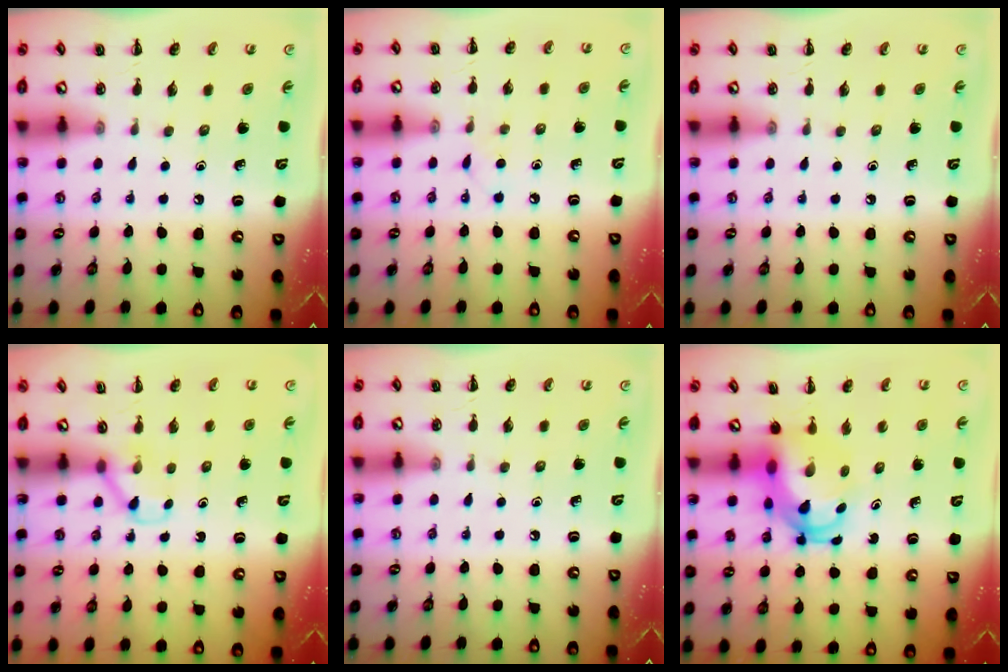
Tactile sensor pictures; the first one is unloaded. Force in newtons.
{"total": 2.9, "press": 2.8, "slide": 1.0}
{"total": 0.0}
{"total": 2.8, "press": 2.6, "slide": 0.9}
{"total": 0.0}
{"total": 5.1, "press": 5.0, "slide": 0.5}